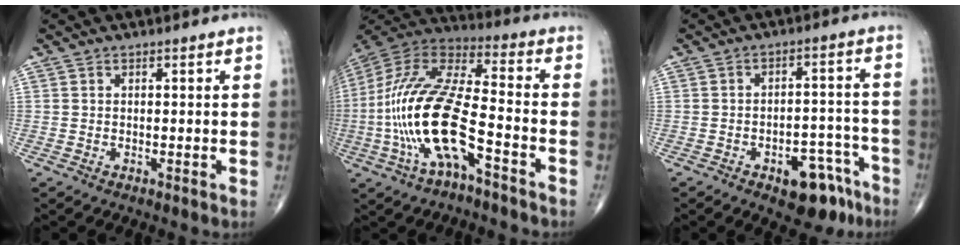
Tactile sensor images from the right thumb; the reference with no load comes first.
{"total": 20.8, "force": [-6.4, 7.1, 18.5], "torque": [-0.396, 0.043, -0.113]}
{"total": 10.5, "force": [-6.3, 5.3, 6.5], "torque": [-0.054, 0.053, -0.079]}